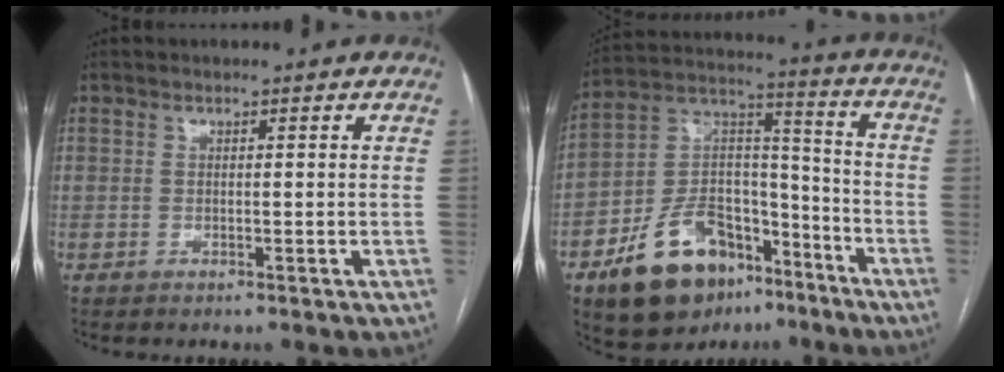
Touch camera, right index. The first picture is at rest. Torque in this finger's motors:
{"motor_torque": [-0.03, -0.14, -0.07, -0.06]}